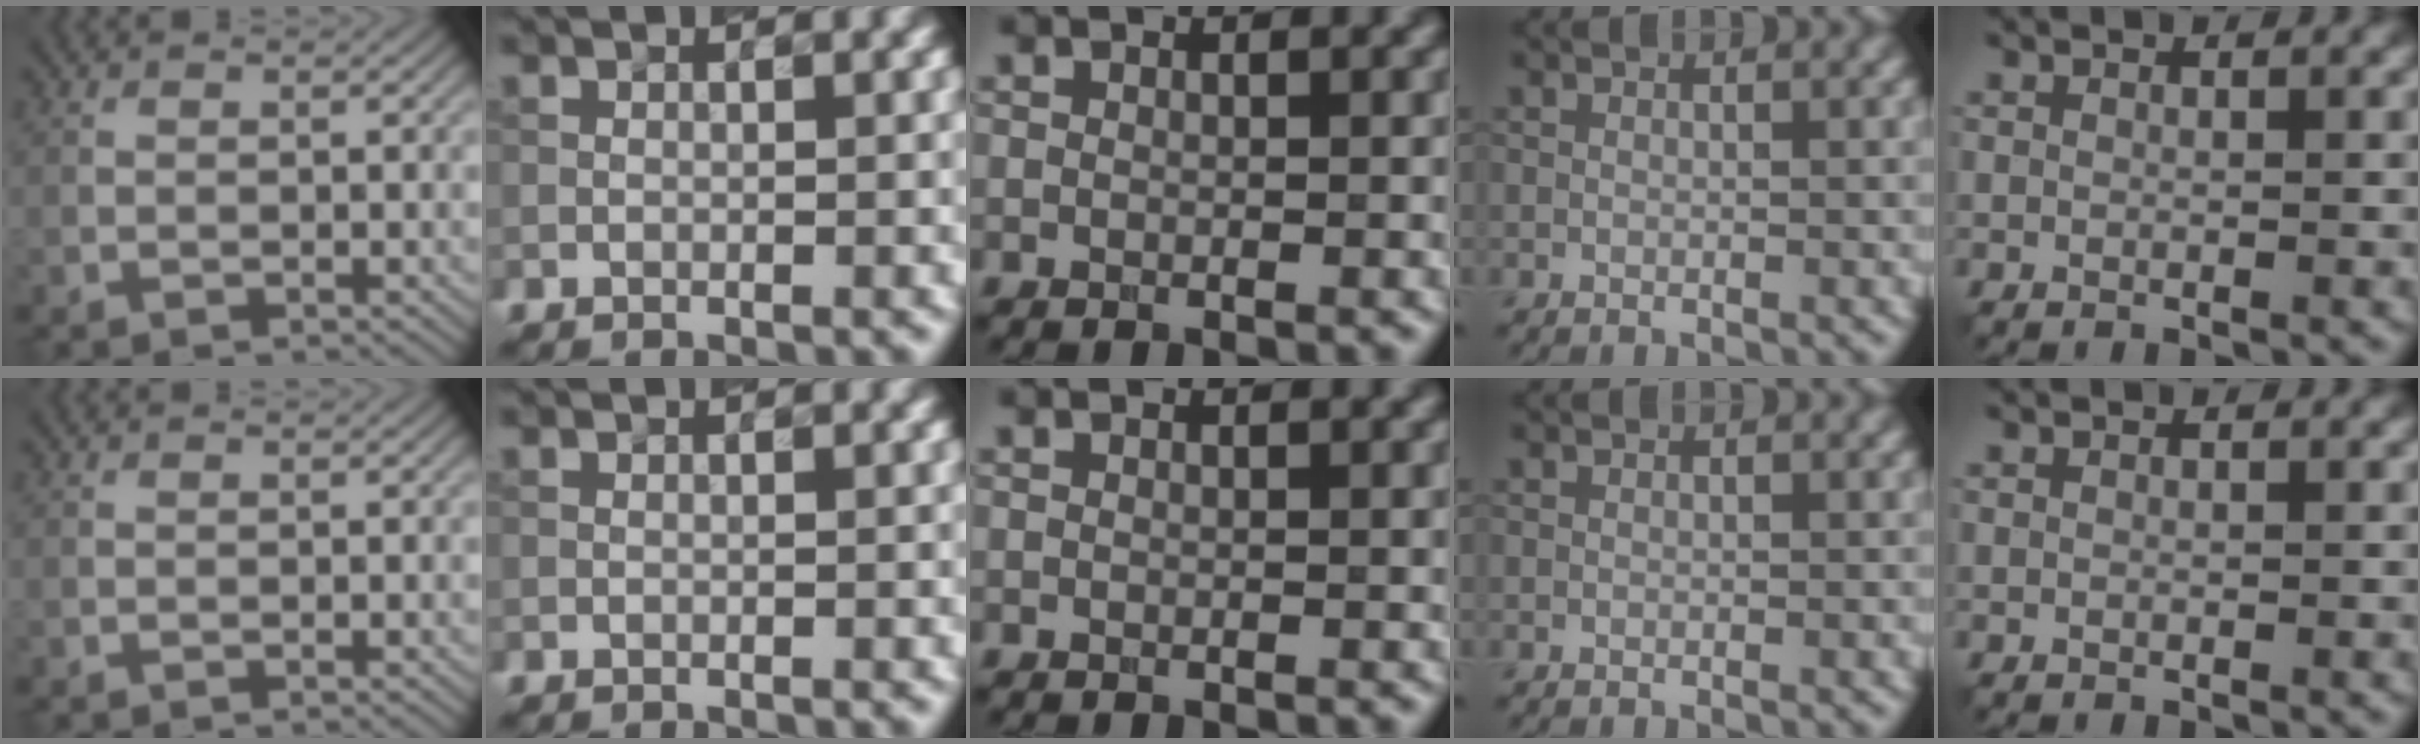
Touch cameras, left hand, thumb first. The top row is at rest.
{}